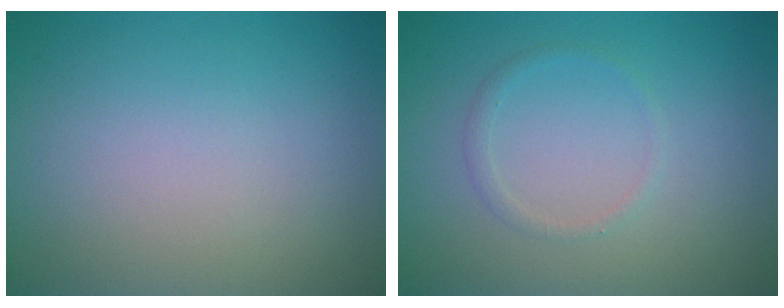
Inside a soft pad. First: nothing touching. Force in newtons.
{"total": 0.9, "press": 0.9, "slide": 0.1}